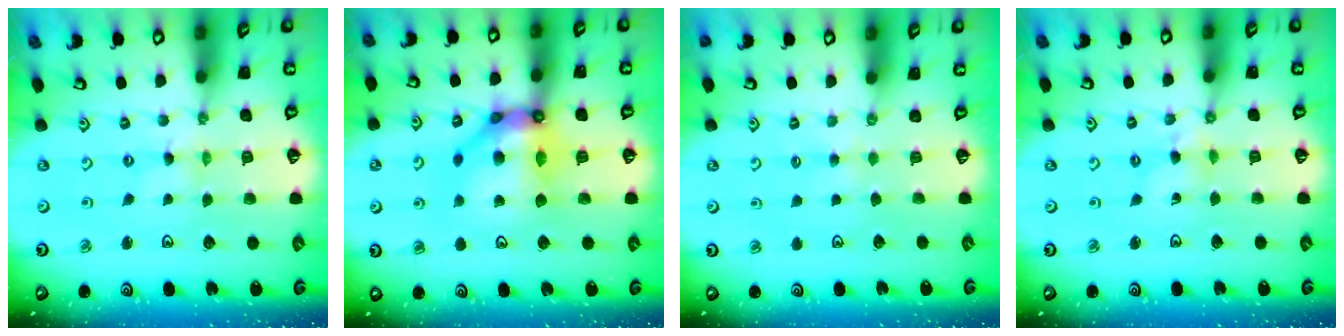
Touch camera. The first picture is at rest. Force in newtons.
{"total": 13.5, "press": 13.4, "slide": 1.8}
{"total": 2.8, "press": 2.8, "slide": 0.3}
{"total": 2.9, "press": 2.8, "slide": 0.2}